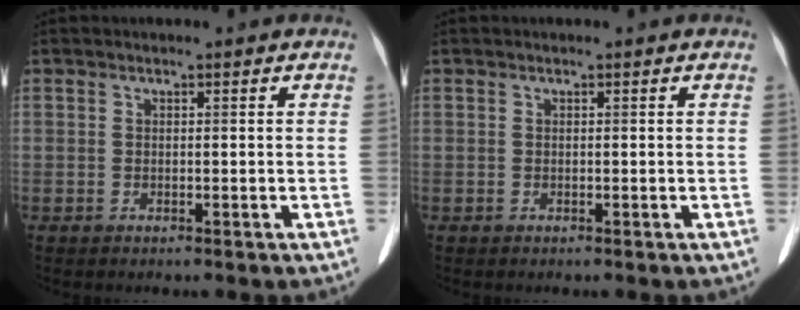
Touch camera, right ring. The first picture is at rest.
{"total": 0.0}